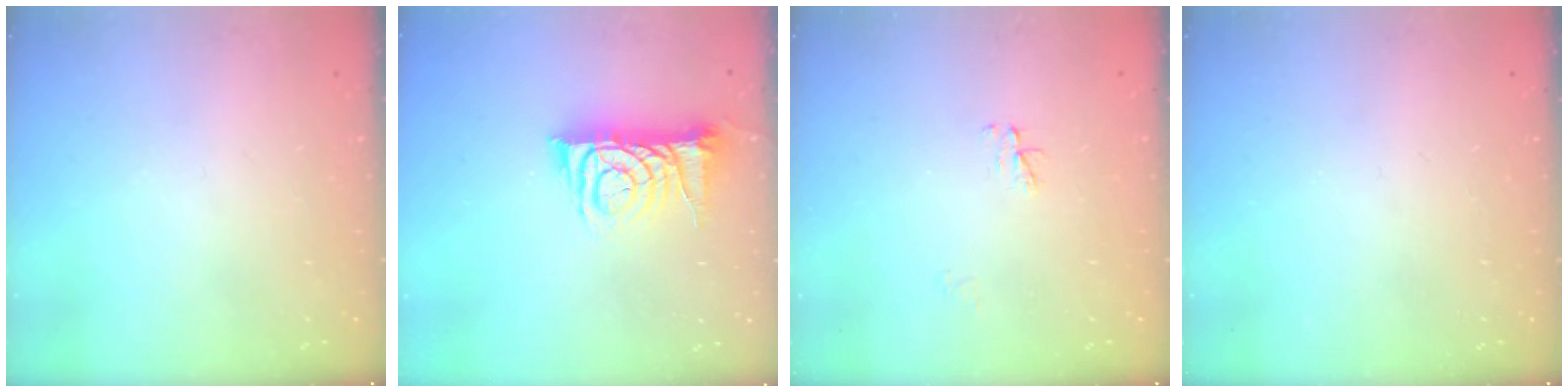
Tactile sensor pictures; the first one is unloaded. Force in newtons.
{"total": 10.3, "press": 10.3, "slide": 1.0}
{"total": 3.0, "press": 3.0, "slide": 0.4}
{"total": 0.0}